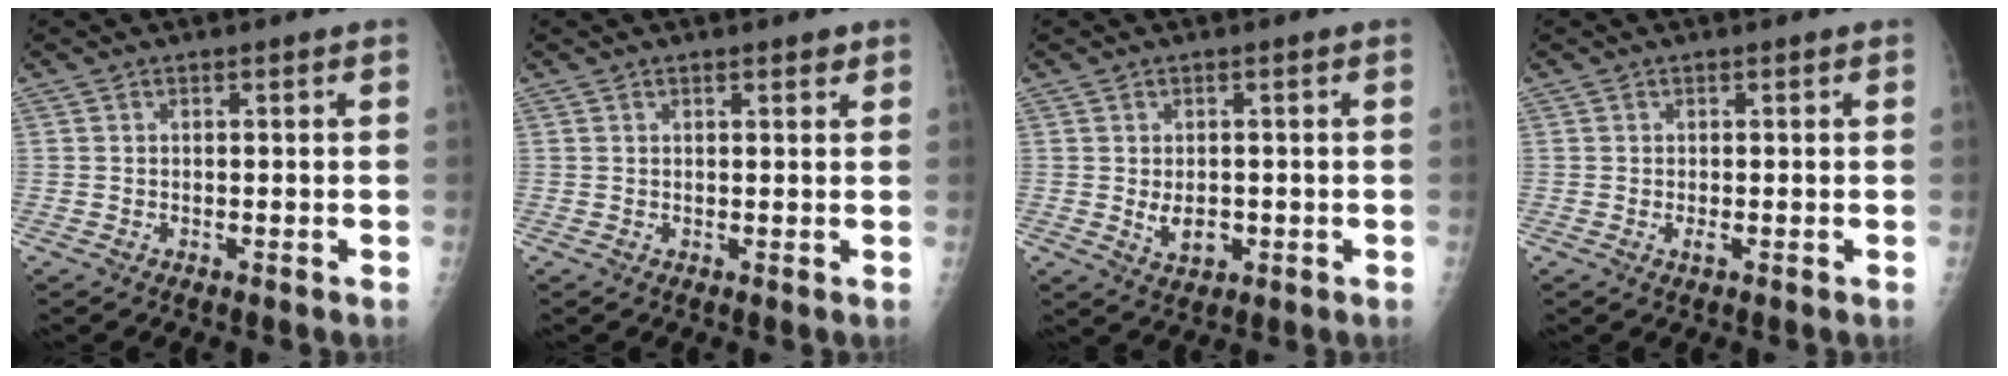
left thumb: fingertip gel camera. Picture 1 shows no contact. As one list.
[{"total": 1.5, "force": [1.1, 0.5, 1.0], "torque": [-0.010, -0.004, 0.014]}, {"total": 4.2, "force": [-0.5, 2.7, 3.2], "torque": [-0.037, -0.002, 0.003]}, {"total": 1.1, "force": [-0.1, 0.2, 1.0], "torque": [-0.018, 0.004, 0.001]}]